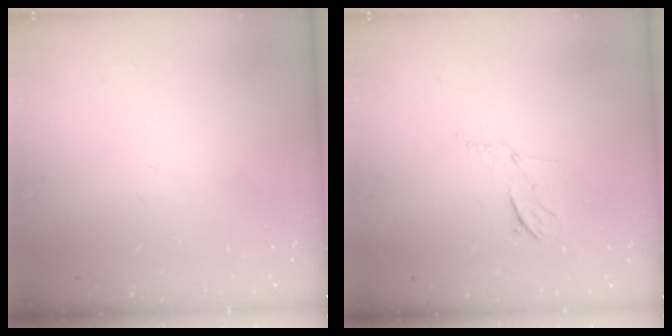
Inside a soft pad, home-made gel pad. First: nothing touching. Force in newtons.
{"total": 5.9, "press": 5.9, "slide": 1.0}